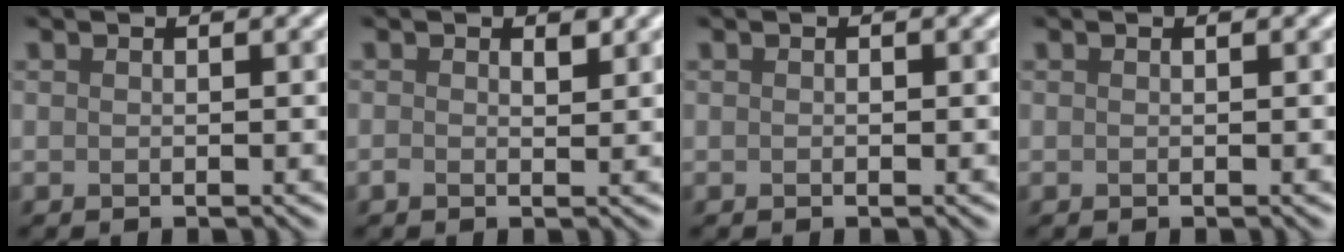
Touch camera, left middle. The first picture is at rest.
{"total": 0.6, "force": [0.1, 0.3, 0.5], "torque": [-0.012, 0.000, 0.007]}
{"total": 0.0}
{"total": 0.0}